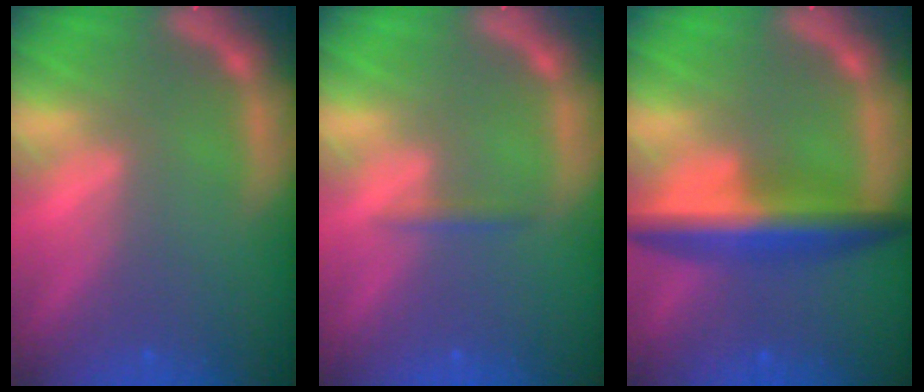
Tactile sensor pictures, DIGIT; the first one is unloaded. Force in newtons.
{"total": 0.9}
{"total": 6.5}